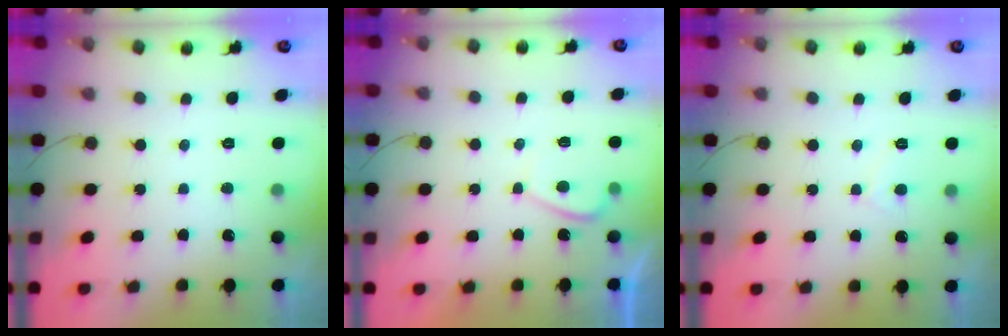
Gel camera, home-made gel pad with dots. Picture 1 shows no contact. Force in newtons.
{"total": 1.8, "press": 1.7, "slide": 0.6}
{"total": 3.9, "press": 3.9, "slide": 0.4}